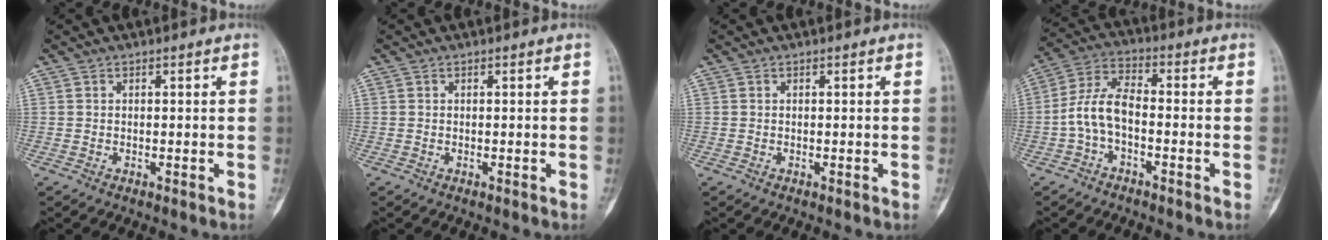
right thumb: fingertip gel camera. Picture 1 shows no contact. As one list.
[{"total": 0.0}, {"total": 0.0}, {"total": 7.7, "force": [-2.0, 3.8, 6.3], "torque": [-0.131, 0.034, -0.048]}]